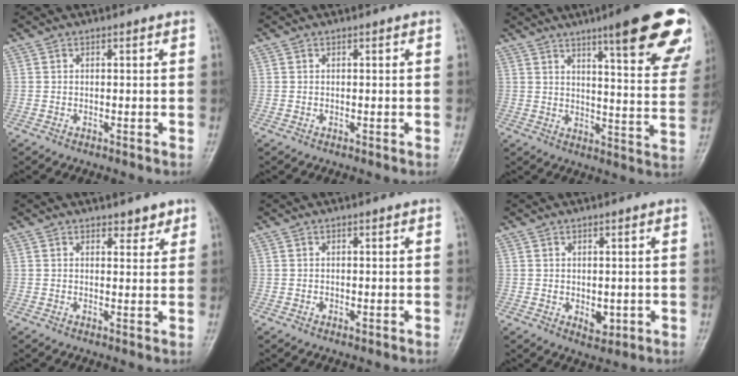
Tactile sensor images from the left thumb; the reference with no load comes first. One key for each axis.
{"total": 0.0}
{"total": 22.0, "fx": 13.4, "fy": 3.9, "fz": 17.0, "tx": -0.195, "ty": -0.051, "tz": 0.167}
{"total": 2.8, "fx": 2.1, "fy": 1.4, "fz": 1.1, "tx": 0.004, "ty": -0.012, "tz": 0.027}
{"total": 0.7, "fx": -0.1, "fy": 0.5, "fz": 0.5, "tx": -0.009, "ty": 0.002, "tz": -0.002}
{"total": 3.5, "fx": -0.3, "fy": 2.3, "fz": 2.6, "tx": -0.024, "ty": -0.006, "tz": 0.004}